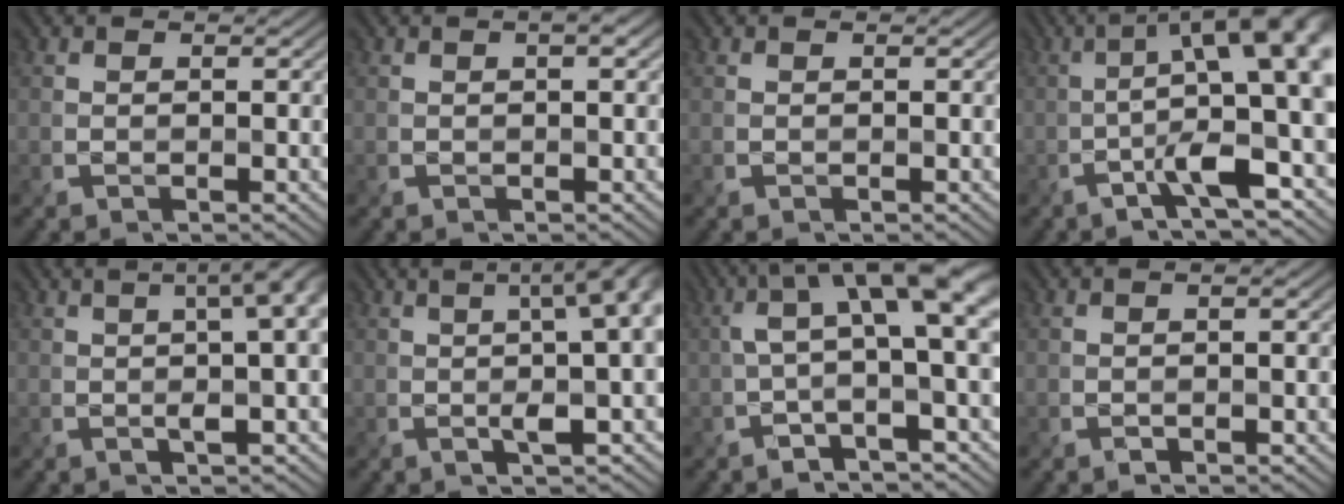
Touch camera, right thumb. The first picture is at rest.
{"total": 1.5, "force": [0.3, 0.4, 1.4], "torque": [-0.020, 0.003, 0.005]}
{"total": 0.0}
{"total": 12.5, "force": [-0.3, 3.5, 12.0], "torque": [-0.177, 0.021, -0.013]}
{"total": 7.6, "force": [0.8, 2.2, 7.2], "torque": [-0.068, 0.028, -0.003]}
{"total": 9.5, "force": [0.6, 2.8, 9.1], "torque": [-0.088, 0.030, -0.010]}
{"total": 9.2, "force": [1.8, 2.4, 8.6], "torque": [-0.148, 0.026, 0.026]}
{"total": 1.2, "force": [-0.4, 0.1, 1.1], "torque": [-0.018, 0.003, -0.007]}